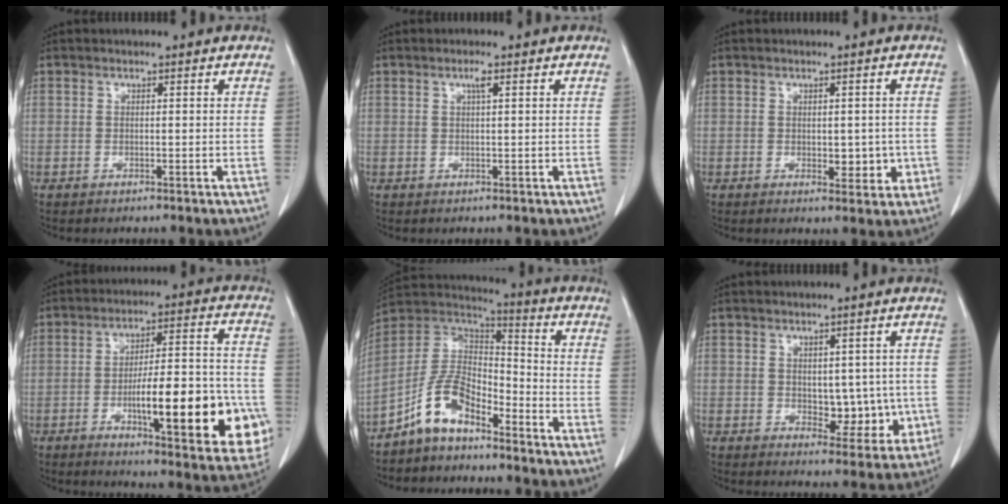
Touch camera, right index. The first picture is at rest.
{"total": 1.3, "force": [0.6, 0.0, 1.2], "torque": [-0.021, 0.001, 0.009]}
{"total": 4.2, "force": [-0.6, 2.3, 3.5], "torque": [-0.035, -0.001, 0.001]}
{"total": 21.6, "force": [-6.2, 4.7, 20.2], "torque": [-0.223, 0.014, -0.071]}
{"total": 9.8, "force": [-6.6, 4.2, 5.9], "torque": [-0.131, 0.025, -0.133]}
{"total": 6.7, "force": [-0.3, 4.1, 5.4], "torque": [-0.051, 0.000, 0.010]}